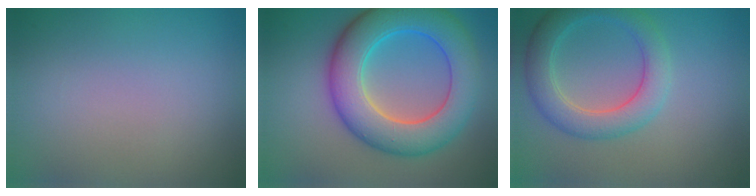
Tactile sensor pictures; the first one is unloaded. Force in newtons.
{"total": 9.1, "press": 9.1, "slide": 0.2}
{"total": 4.4, "press": 4.4, "slide": 0.2}